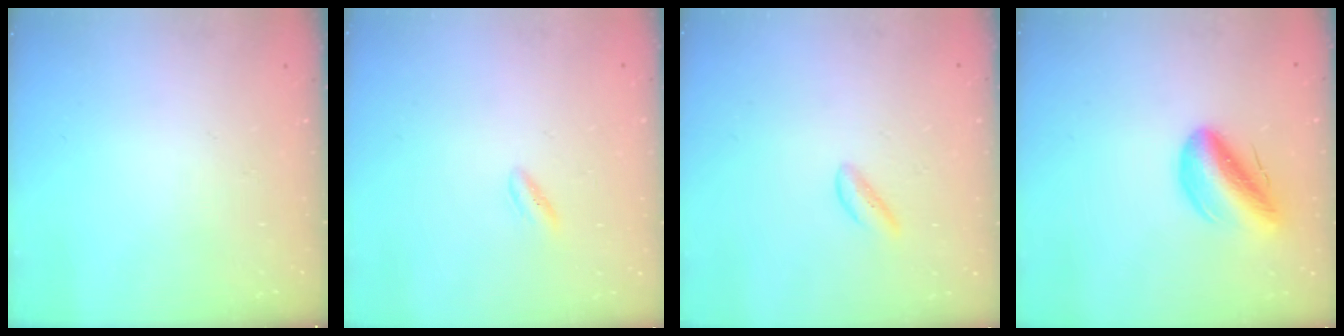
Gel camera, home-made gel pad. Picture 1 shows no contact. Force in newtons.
{"total": 1.8, "press": 1.6, "slide": 0.8}
{"total": 0.6, "press": 0.5, "slide": 0.3}
{"total": 12.1, "press": 11.6, "slide": 3.4}